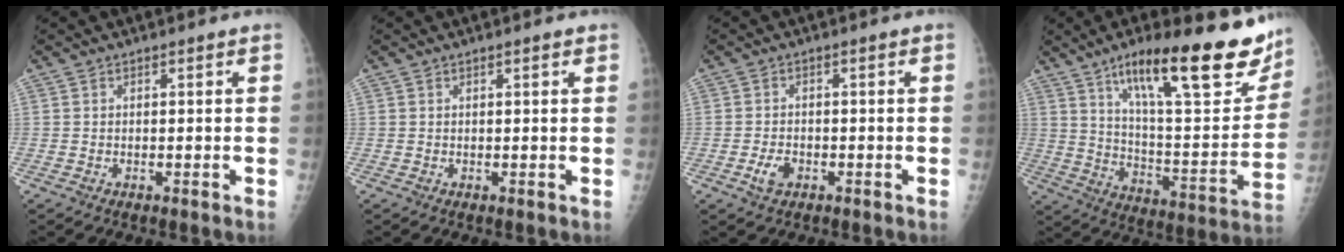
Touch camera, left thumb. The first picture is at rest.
{"total": 0.9, "force": [0.5, 0.1, 0.7], "torque": [-0.009, 0.000, 0.007]}
{"total": 3.0, "force": [-1.3, 1.8, 1.9], "torque": [-0.036, 0.006, -0.022]}
{"total": 28.5, "force": [17.4, 7.7, 21.2], "torque": [-0.273, -0.057, 0.271]}